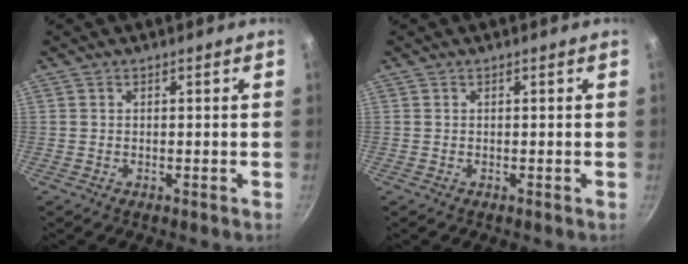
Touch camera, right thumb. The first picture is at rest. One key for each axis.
{"total": 0.0}